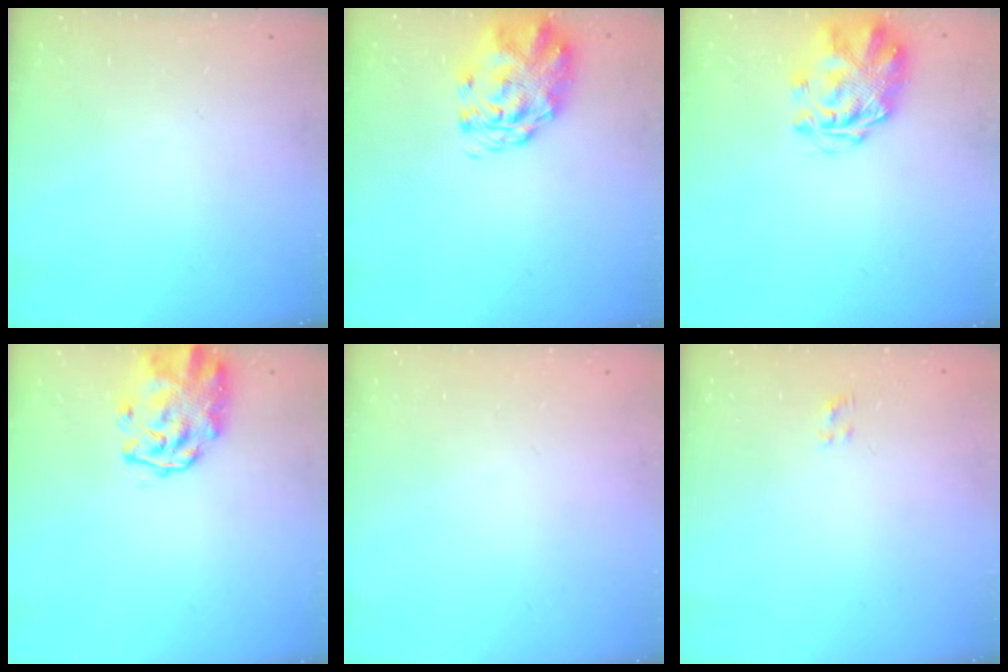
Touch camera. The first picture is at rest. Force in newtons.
{"total": 3.0, "press": 2.8, "slide": 1.1}
{"total": 3.2, "press": 2.8, "slide": 1.5}
{"total": 2.8, "press": 2.7, "slide": 0.7}
{"total": 1.8, "press": 1.8, "slide": 0.2}
{"total": 0.5, "press": 0.3, "slide": 0.4}